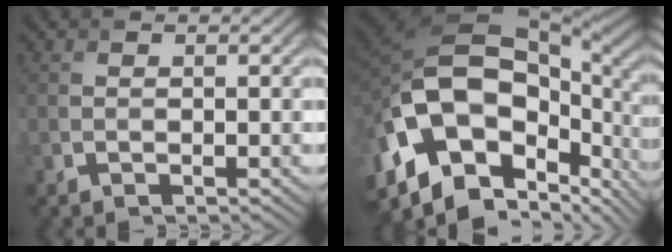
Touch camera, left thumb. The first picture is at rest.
{"total": 18.5, "force": [-2.0, 10.4, 15.1], "torque": [-0.313, -0.030, 0.002]}